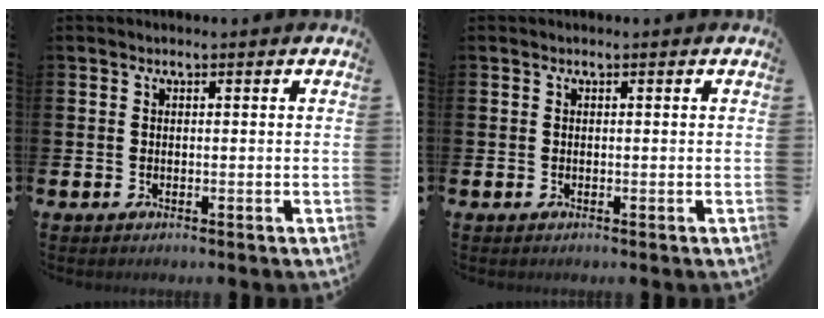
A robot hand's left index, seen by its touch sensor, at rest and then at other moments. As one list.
[{"total": 0.0}]